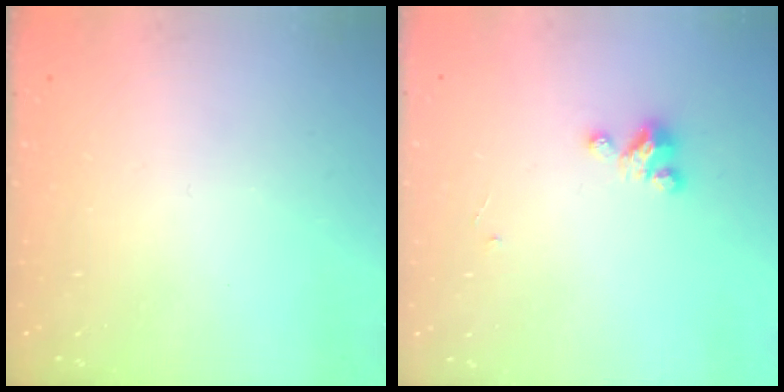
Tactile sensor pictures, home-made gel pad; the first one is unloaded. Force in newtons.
{"total": 2.7, "press": 2.7, "slide": 0.3}